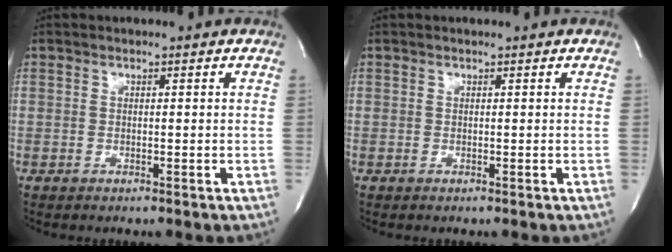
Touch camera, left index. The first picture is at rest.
{"total": 0.0}